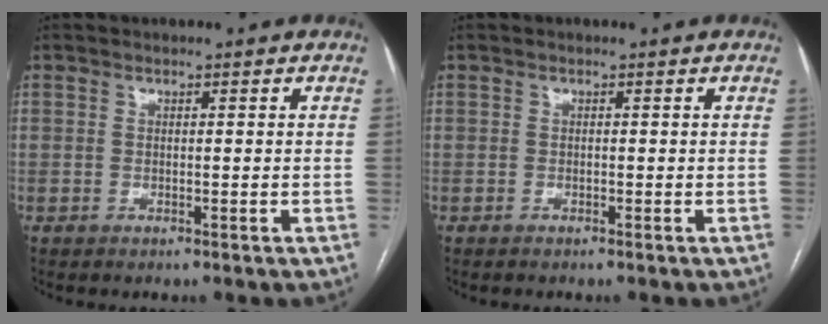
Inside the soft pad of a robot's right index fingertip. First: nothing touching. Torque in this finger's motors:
{"motor_torque": [0.05, 0.21, 0.00, -0.03]}